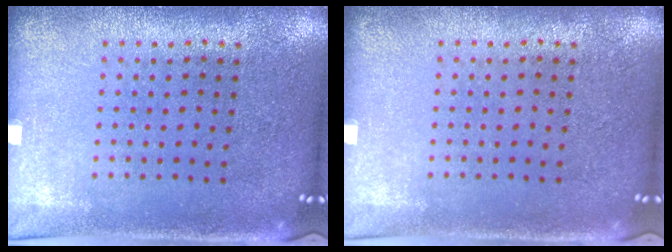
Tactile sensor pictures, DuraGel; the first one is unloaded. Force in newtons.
{"total": 0.0}